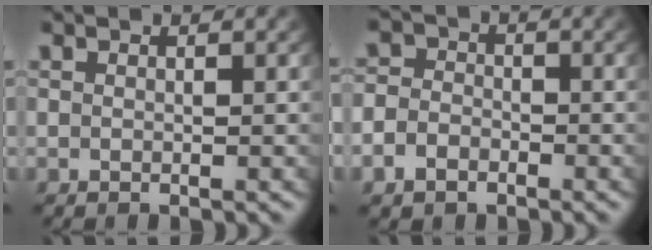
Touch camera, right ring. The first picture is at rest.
{"total": 4.0, "force": [-1.8, 3.4, 1.0], "torque": [-0.030, -0.015, -0.032]}